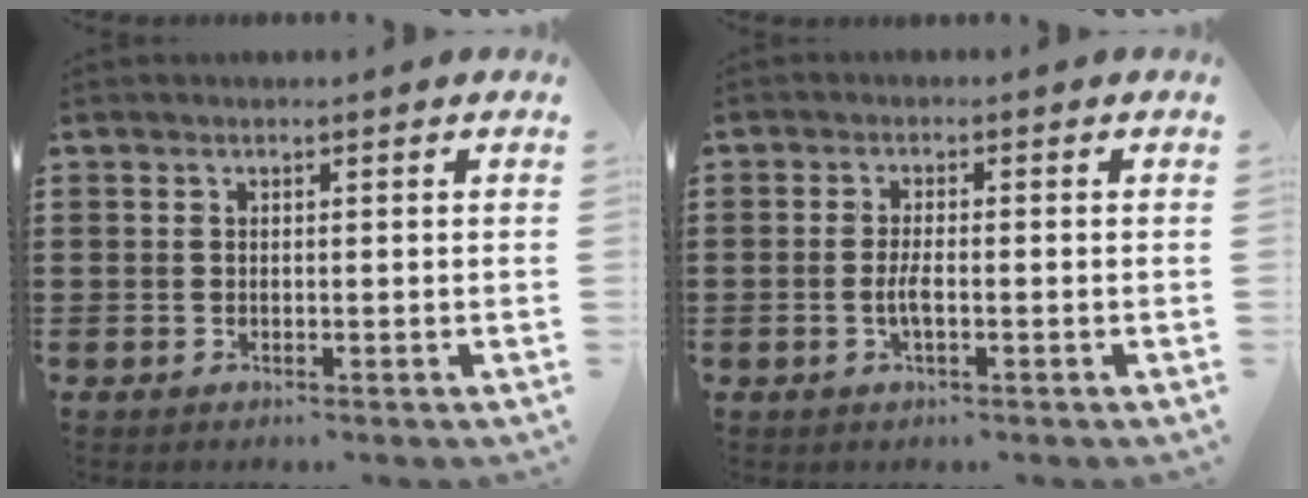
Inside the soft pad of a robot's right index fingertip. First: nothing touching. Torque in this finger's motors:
{"motor_torque": [2.14, 0.00, 0.06, 0.02]}